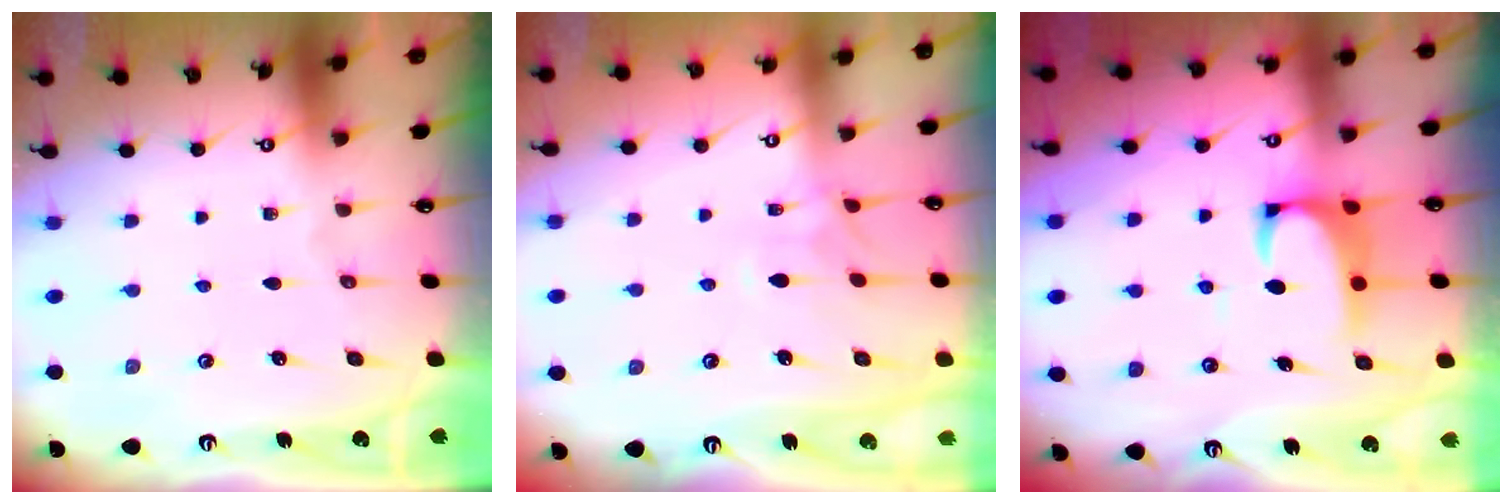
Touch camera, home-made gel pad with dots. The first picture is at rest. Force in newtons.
{"total": 1.3, "press": 1.0, "slide": 0.8}
{"total": 2.3, "press": 2.1, "slide": 0.9}